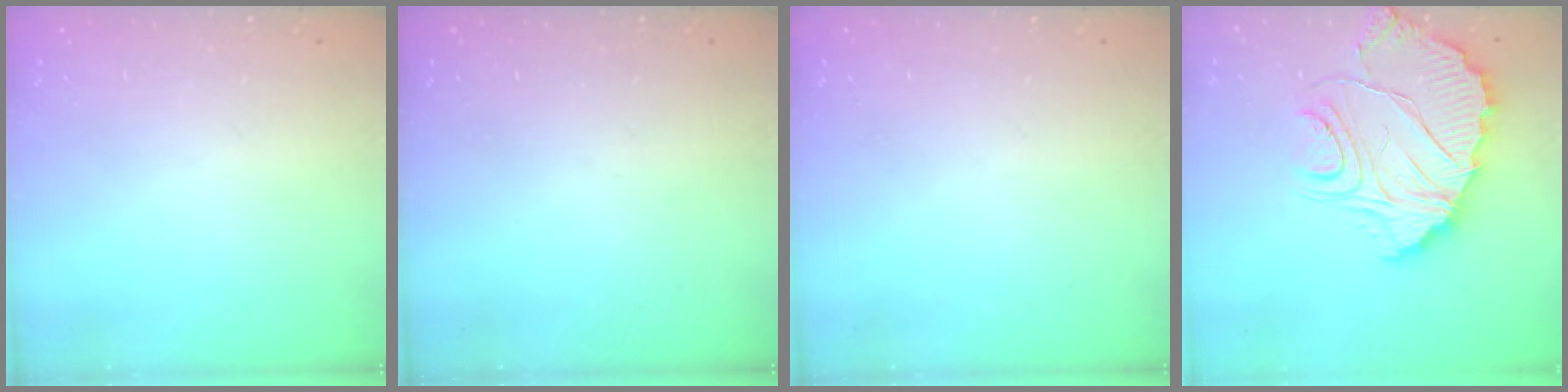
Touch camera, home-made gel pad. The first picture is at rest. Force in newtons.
{"total": 0.0}
{"total": 0.0}
{"total": 14.1, "press": 14.0, "slide": 1.2}